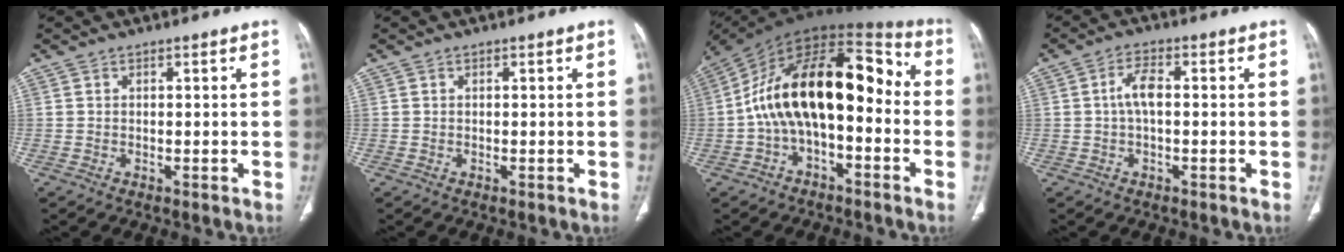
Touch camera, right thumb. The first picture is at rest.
{"total": 0.0}
{"total": 21.1, "force": [-1.8, 11.3, 17.8], "torque": [-0.269, 0.077, -0.038]}
{"total": 4.0, "force": [0.1, 1.7, 3.6], "torque": [-0.077, 0.010, -0.002]}